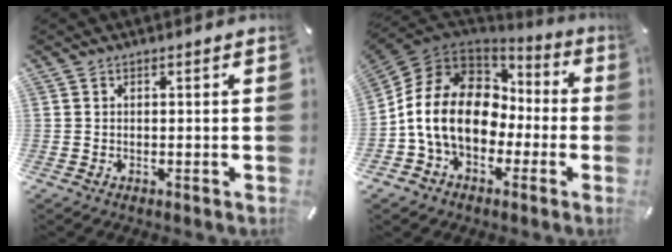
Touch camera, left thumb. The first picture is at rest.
{"total": 16.5, "force": [-2.0, 12.9, 10.0], "torque": [-0.219, 0.019, -0.035]}